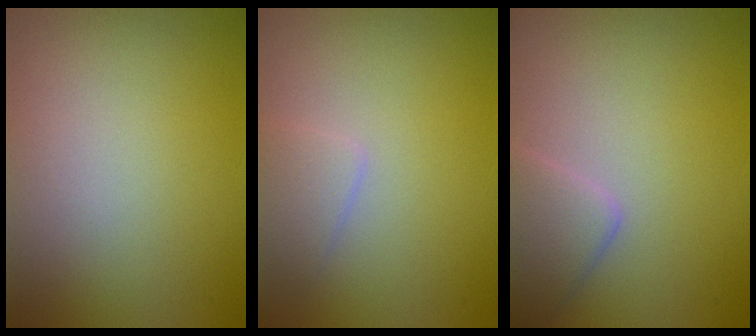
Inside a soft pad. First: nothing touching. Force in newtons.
{"total": 1.6, "press": 1.6, "slide": 0.0}
{"total": 2.9, "press": 2.9, "slide": 0.2}